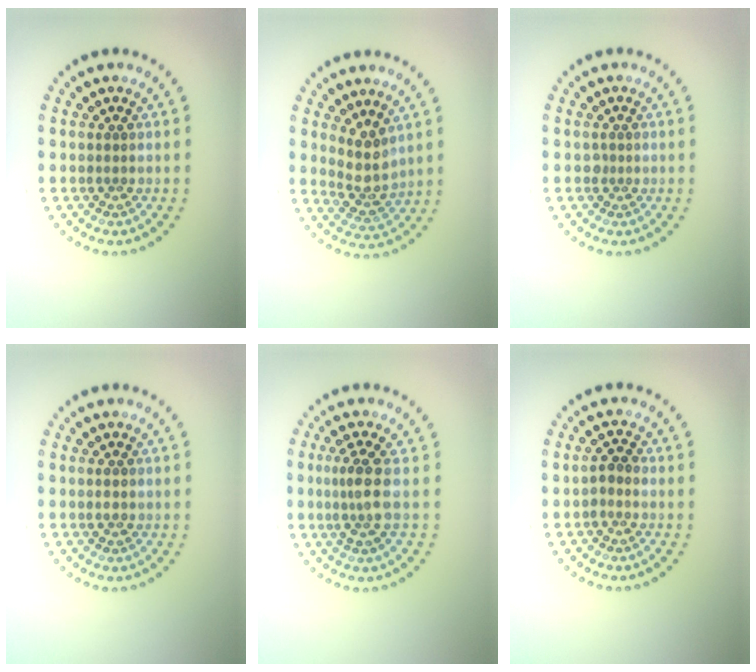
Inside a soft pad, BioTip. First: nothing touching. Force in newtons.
{"total": 3.0, "press": 2.3, "slide": 1.9}
{"total": 0.5, "press": 0.4, "slide": 0.4}
{"total": 0.9, "press": 0.9, "slide": 0.0}
{"total": 2.6, "press": 2.0, "slide": 1.6}
{"total": 1.2, "press": 1.1, "slide": 0.6}